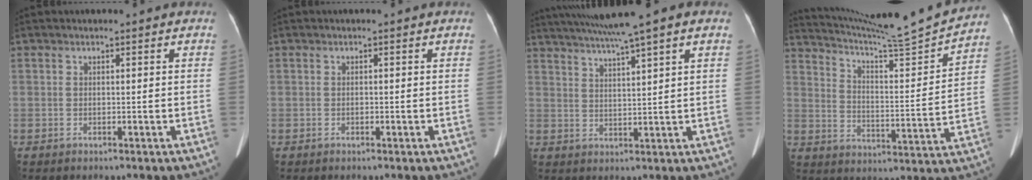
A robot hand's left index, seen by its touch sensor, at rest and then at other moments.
{"total": 0.0}
{"total": 11.4, "force": [8.7, -0.5, 7.3], "torque": [-0.129, 0.033, 0.129]}
{"total": 18.1, "force": [17.2, -2.0, 5.1], "torque": [-0.098, -0.051, 0.250]}